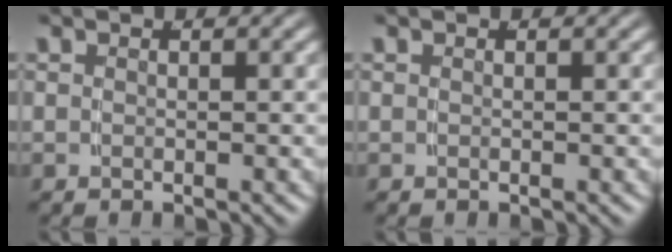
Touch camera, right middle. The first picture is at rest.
{"total": 0.0}